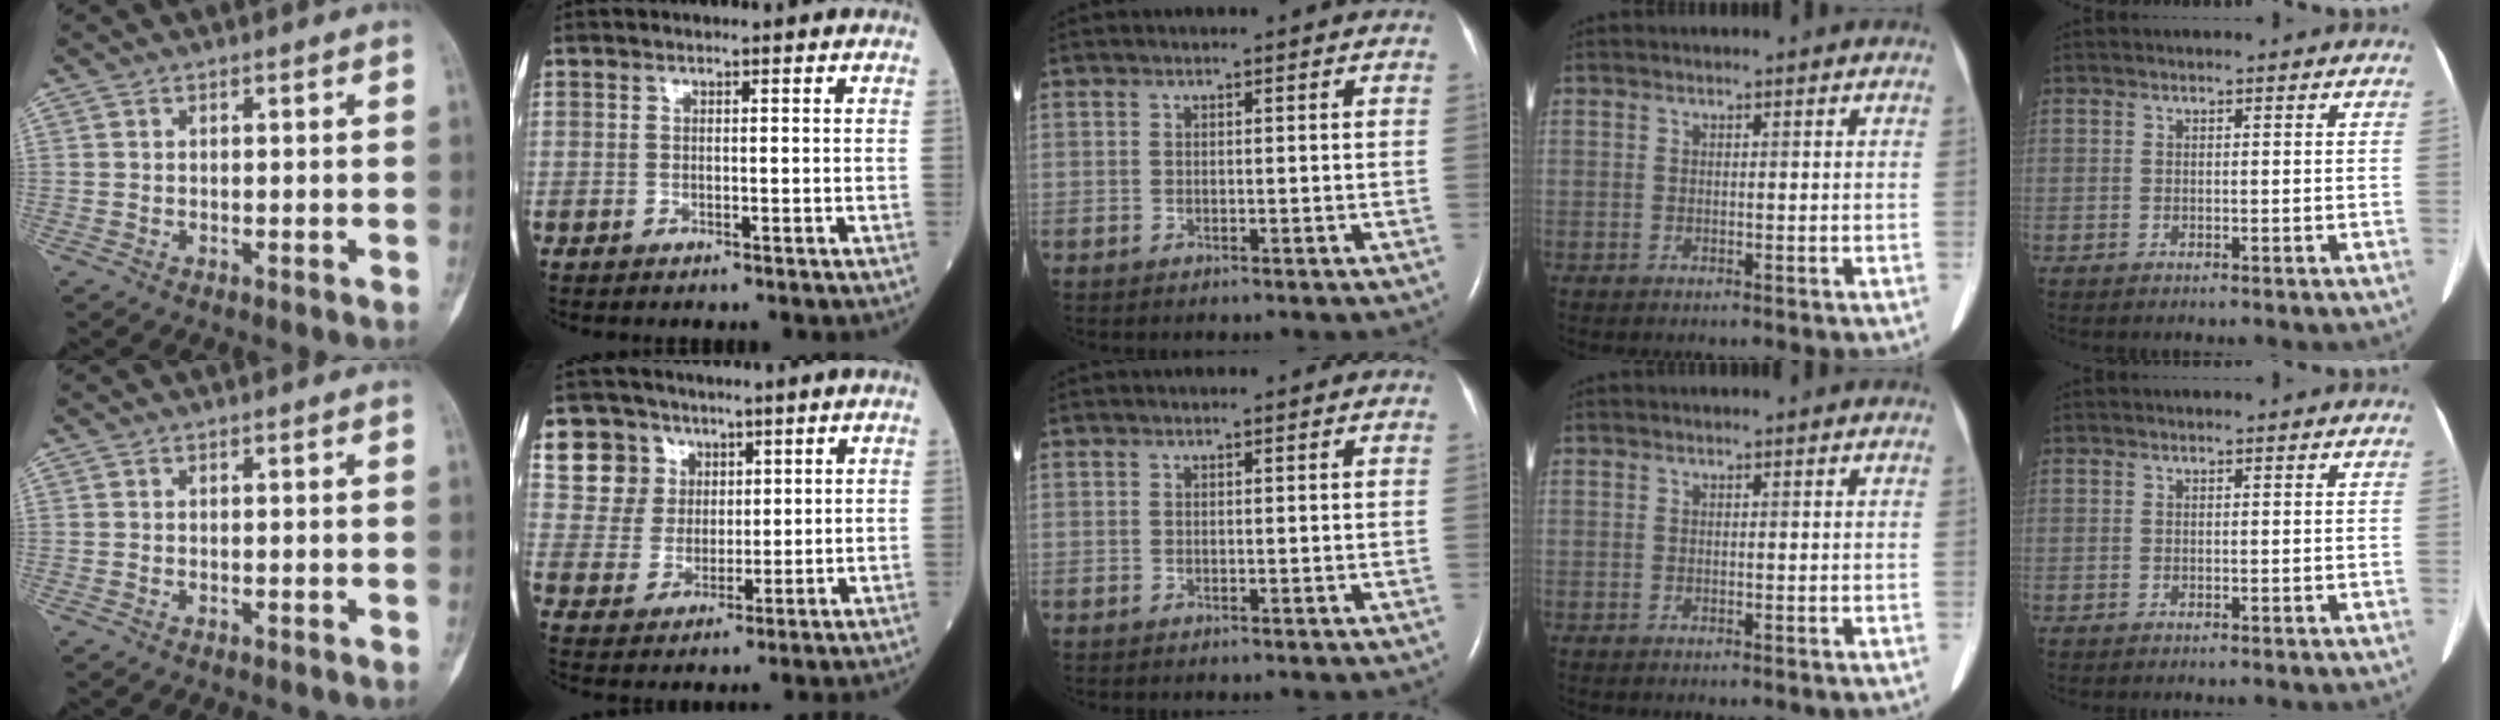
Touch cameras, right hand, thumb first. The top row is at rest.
{"index": {"total": 8.1, "force": [4.8, 6.5, -0.1], "torque": [-0.002, 0.010, 0.101]}}